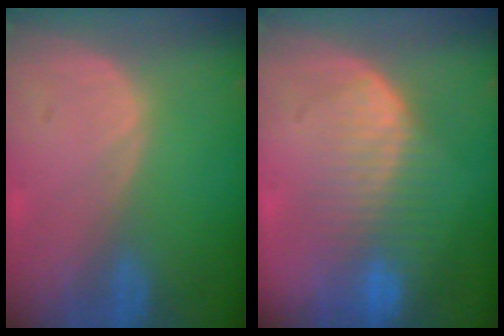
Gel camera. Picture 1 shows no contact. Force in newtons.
{"total": 8.3, "press": 7.3, "slide": 4.0}